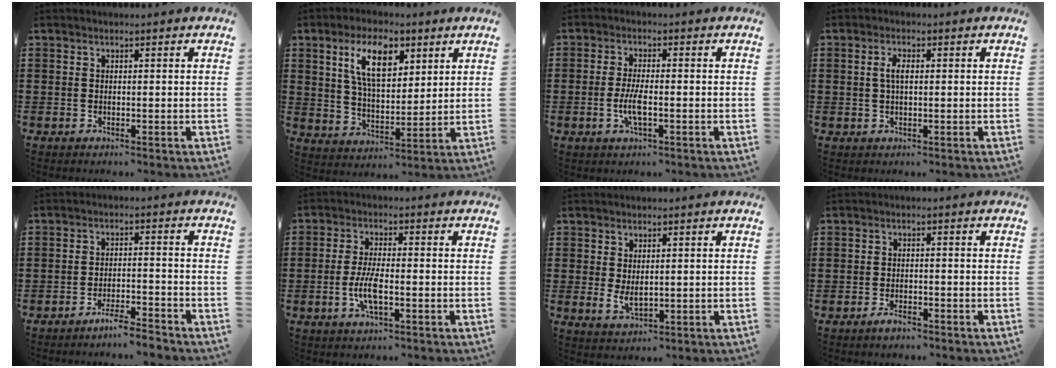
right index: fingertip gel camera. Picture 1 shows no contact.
{"total": 9.4, "force": [4.5, 4.3, 7.0], "torque": [-0.139, 0.010, 0.078]}
{"total": 3.9, "force": [-1.1, 0.7, 3.6], "torque": [-0.077, -0.006, -0.024]}
{"total": 2.5, "force": [0.3, 1.0, 2.3], "torque": [-0.047, 0.005, 0.004]}
{"total": 4.0, "force": [-3.8, 0.0, 1.3], "torque": [-0.022, 0.001, -0.073]}
{"total": 5.1, "force": [-1.5, 1.3, 4.7], "torque": [-0.109, -0.007, -0.033]}
{"total": 2.7, "force": [0.4, 1.3, 2.3], "torque": [-0.048, -0.002, 0.009]}
{"total": 1.9, "force": [-1.6, 0.5, 0.9], "torque": [-0.018, -0.002, -0.030]}